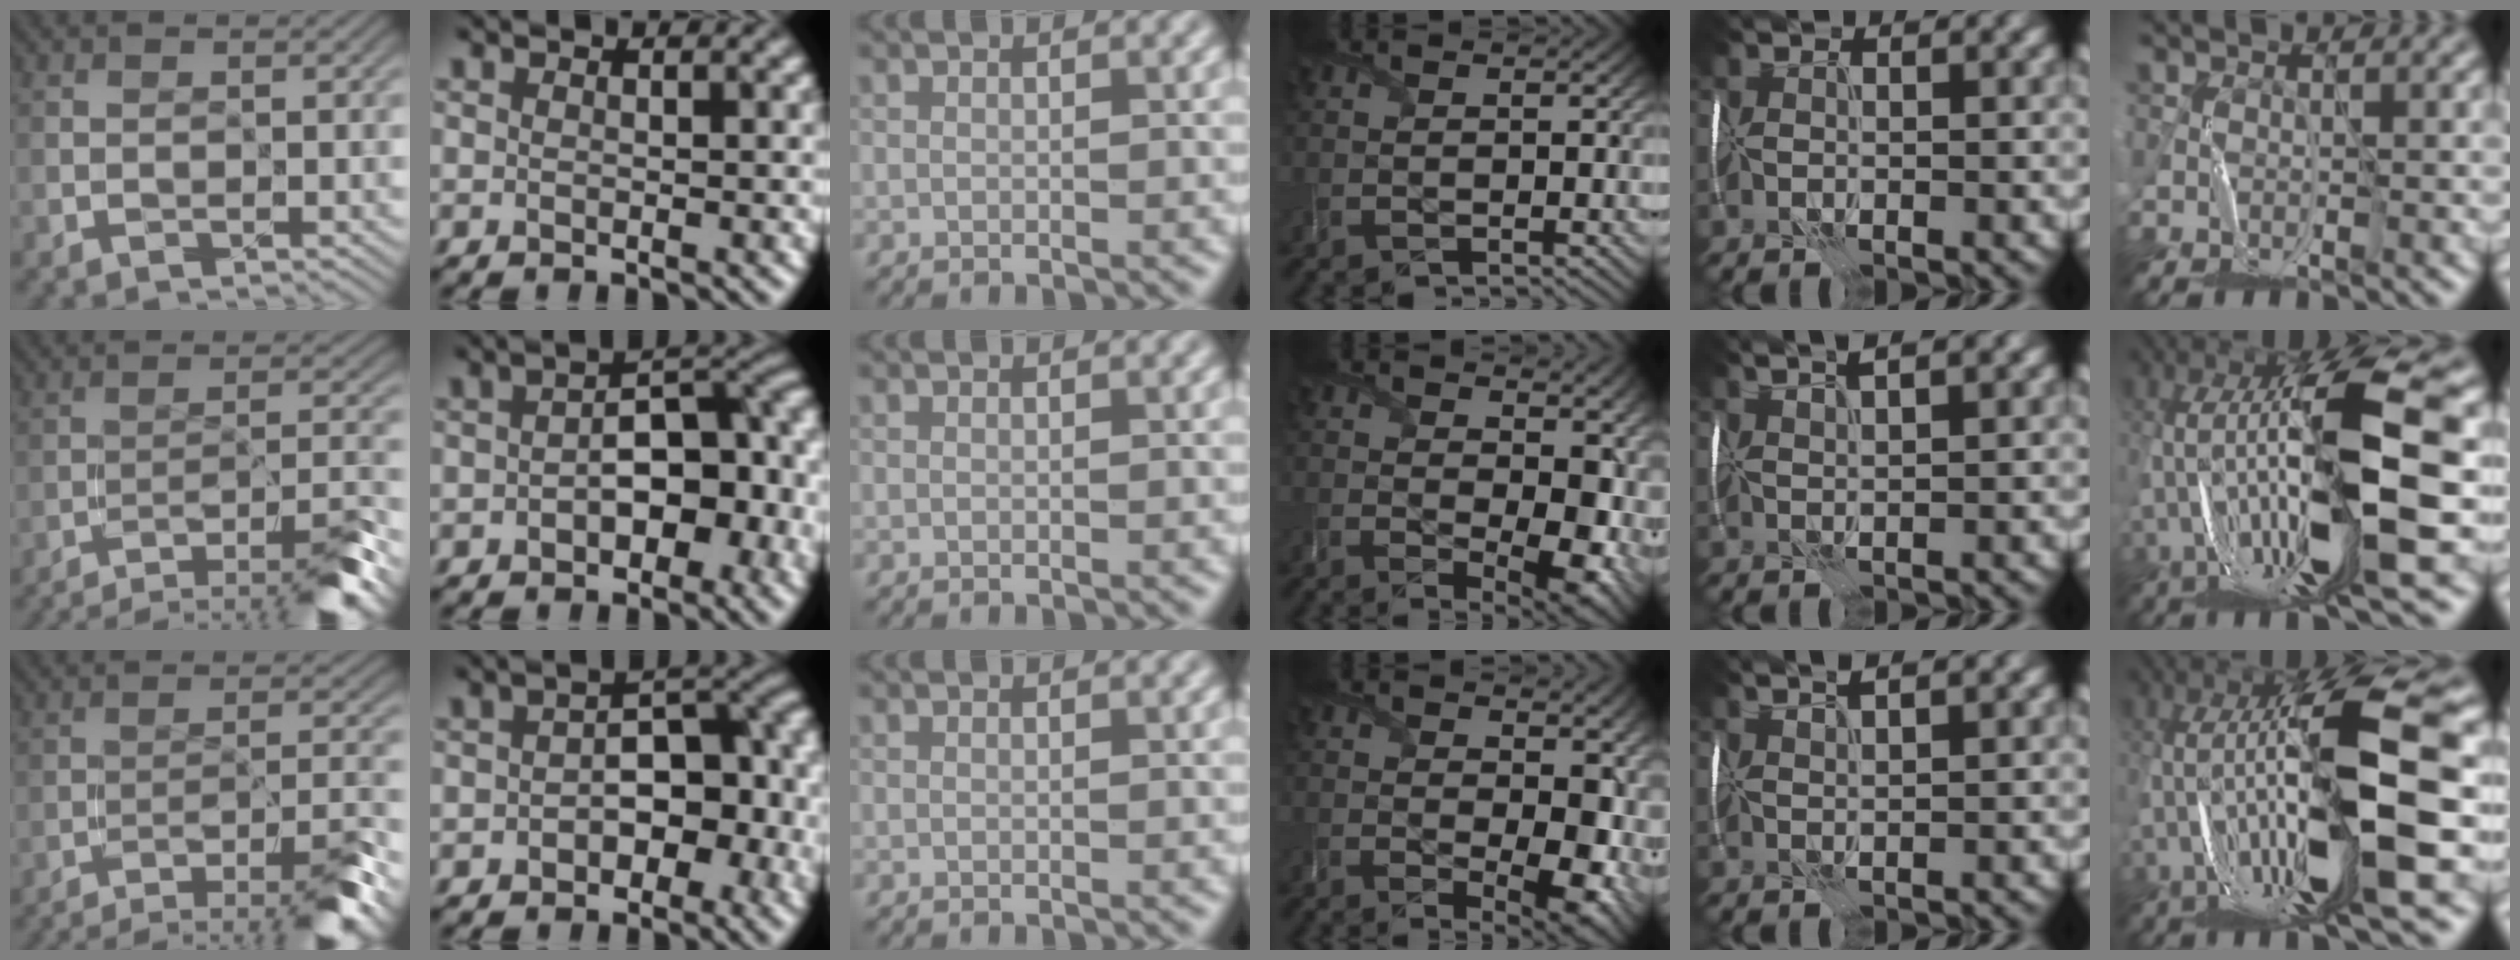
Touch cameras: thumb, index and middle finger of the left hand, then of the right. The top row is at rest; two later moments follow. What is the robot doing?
{"motion": "wrap", "object": "thread"}